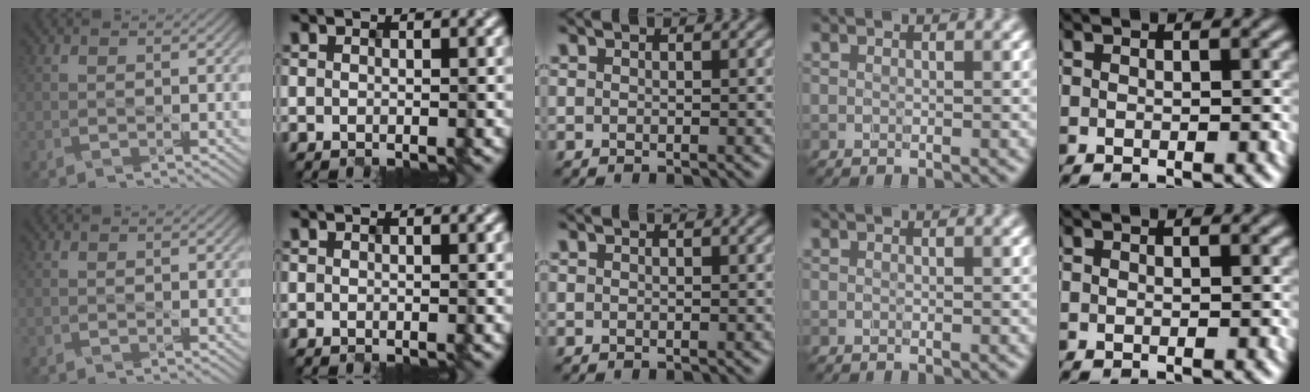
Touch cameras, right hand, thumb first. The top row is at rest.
{}